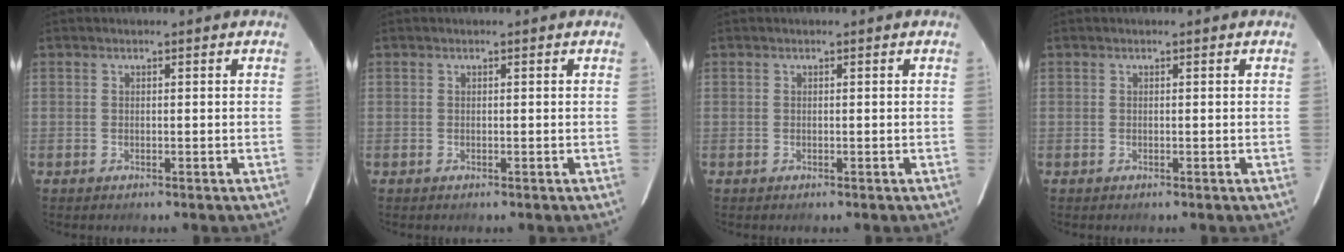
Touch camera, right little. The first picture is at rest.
{"total": 0.0}
{"total": 0.0}
{"total": 0.0}